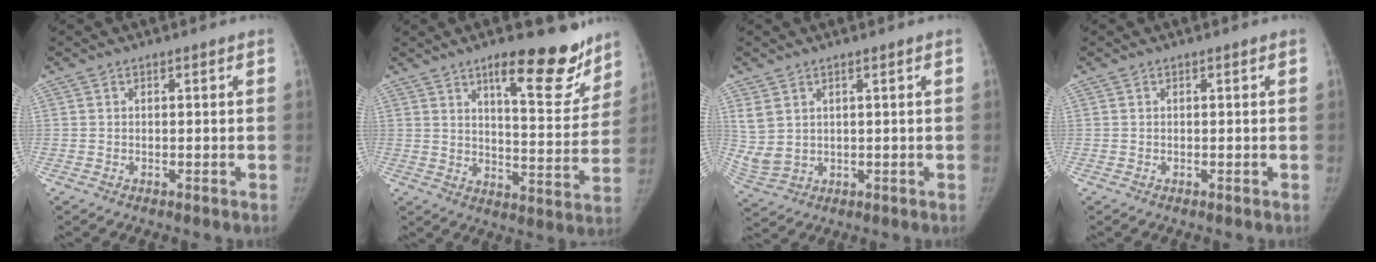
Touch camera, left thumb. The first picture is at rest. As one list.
[{"total": 15.7, "force": [10.8, 4.8, 10.3], "torque": [-0.086, -0.075, 0.157]}, {"total": 5.8, "force": [2.4, 3.8, 3.6], "torque": [-0.077, -0.012, 0.063]}, {"total": 0.0}]